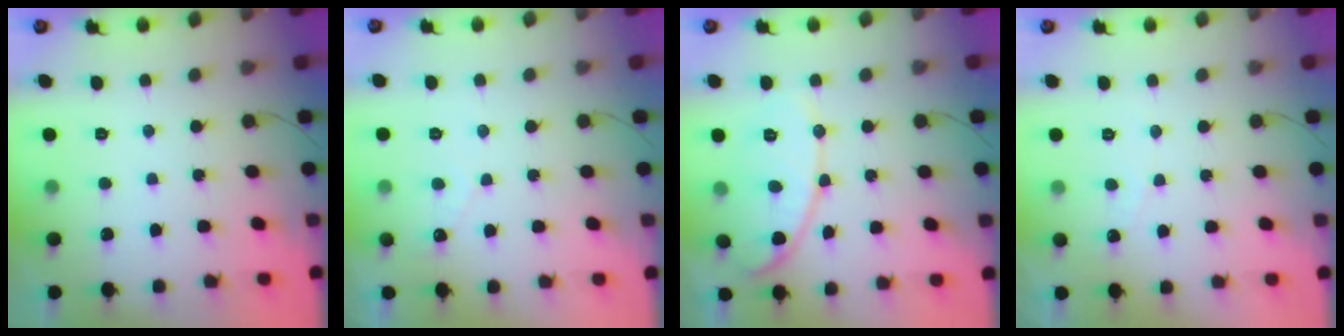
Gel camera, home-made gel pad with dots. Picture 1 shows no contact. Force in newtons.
{"total": 2.2, "press": 2.2, "slide": 0.1}
{"total": 11.5, "press": 11.5, "slide": 0.6}
{"total": 2.4, "press": 2.4, "slide": 0.2}